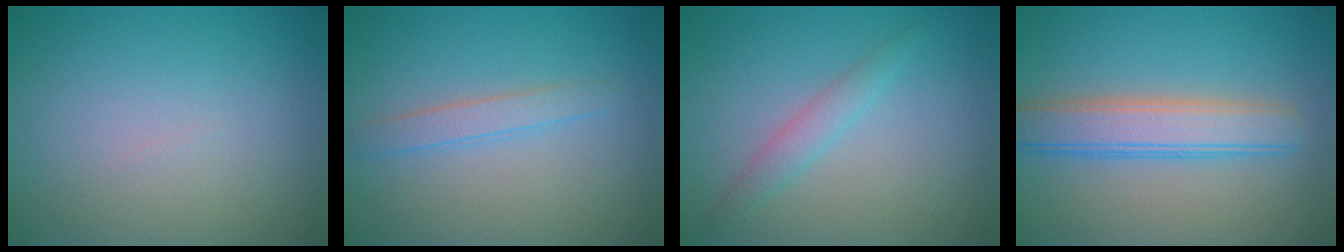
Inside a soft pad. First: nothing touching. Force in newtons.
{"total": 1.7, "press": 1.7, "slide": 0.1}
{"total": 1.7, "press": 1.7, "slide": 0.0}
{"total": 4.7, "press": 4.7, "slide": 0.1}